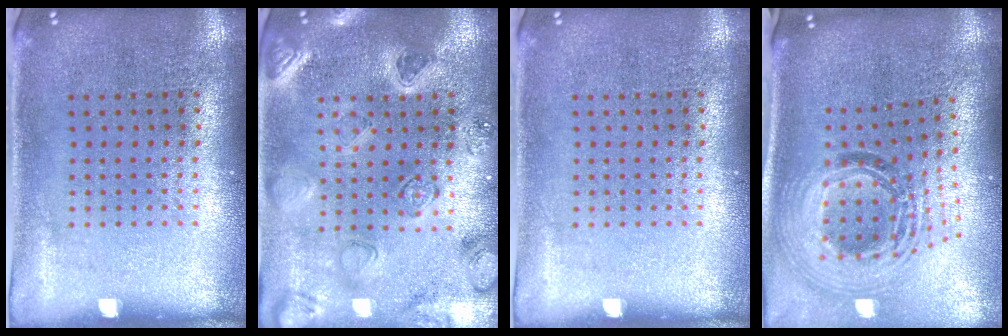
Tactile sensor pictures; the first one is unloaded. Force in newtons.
{"total": 2.3, "press": 2.2, "slide": 0.2}
{"total": 0.0}
{"total": 2.0, "press": 1.6, "slide": 1.2}